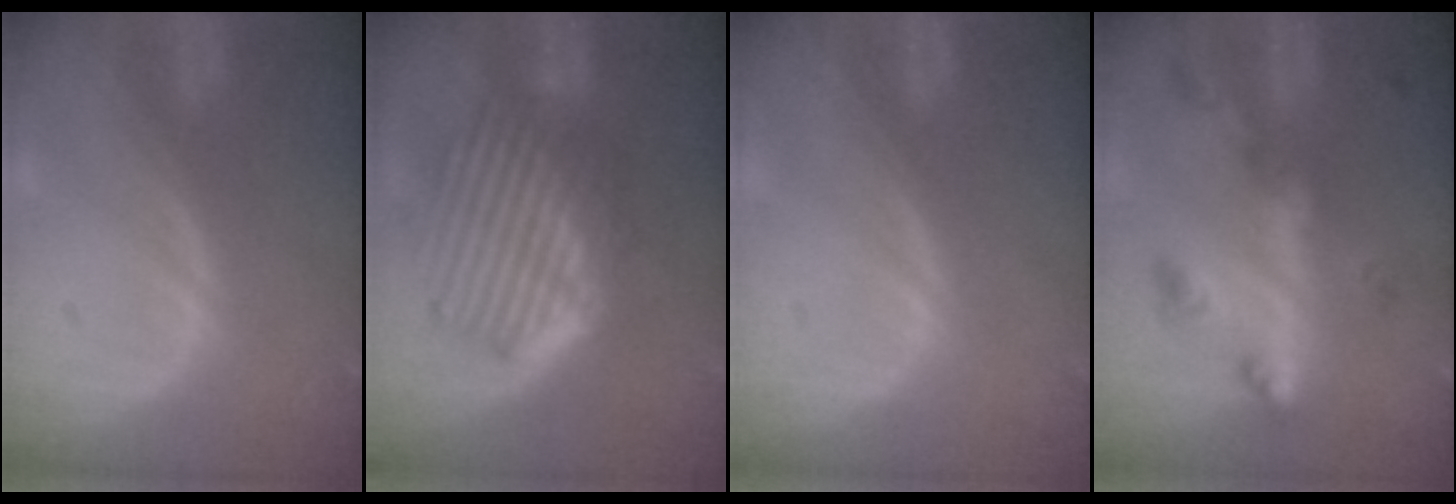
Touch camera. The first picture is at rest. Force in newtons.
{"total": 9.4, "press": 8.3, "slide": 4.6}
{"total": 0.0}
{"total": 6.8, "press": 6.0, "slide": 3.2}